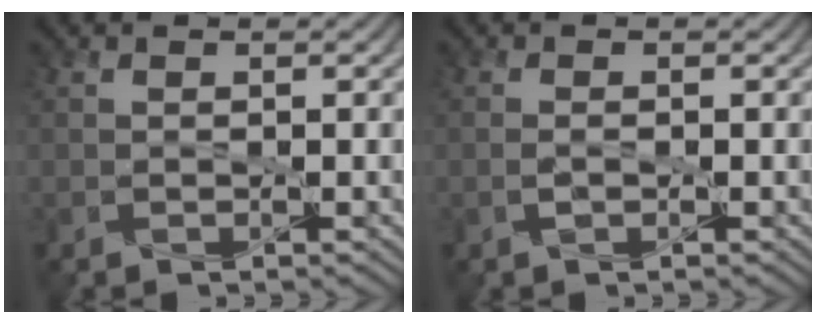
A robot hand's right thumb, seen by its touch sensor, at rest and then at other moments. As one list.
[{"total": 1.4, "force": [-0.6, 0.6, 1.1], "torque": [-0.025, 0.000, -0.013]}]